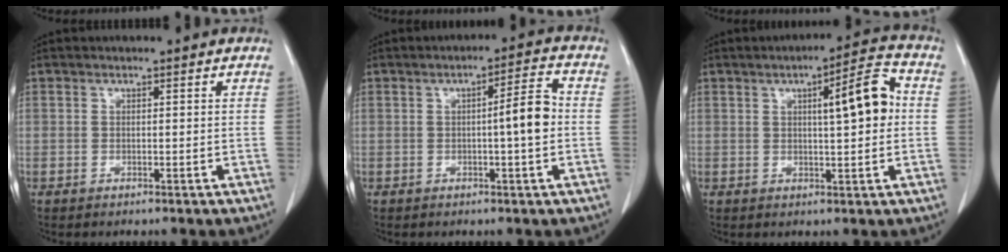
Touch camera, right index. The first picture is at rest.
{"total": 5.6, "force": [-0.3, 0.4, 5.6], "torque": [-0.078, 0.011, -0.008]}
{"total": 8.4, "force": [1.2, 1.3, 8.2], "torque": [-0.118, 0.019, 0.016]}